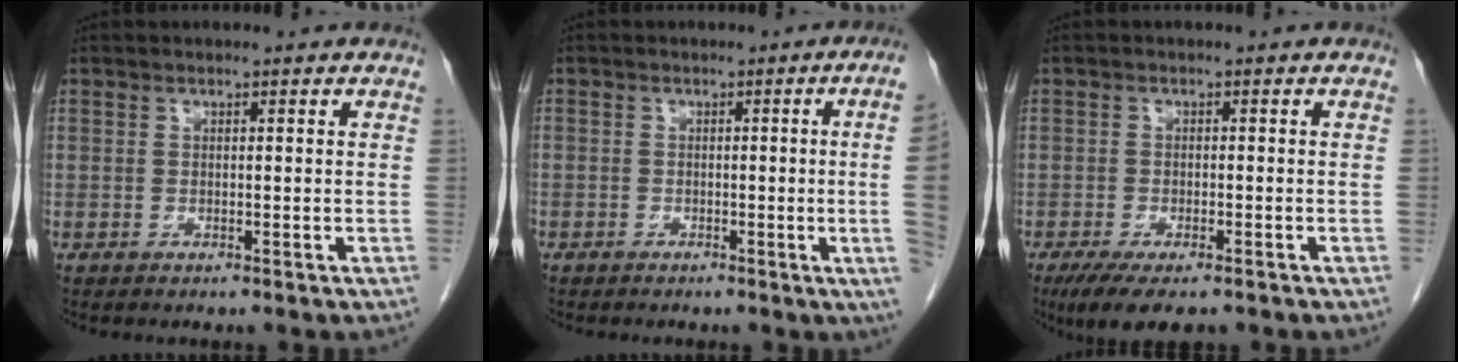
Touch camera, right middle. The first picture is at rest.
{"total": 5.8, "force": [-0.6, -1.9, 5.5], "torque": [-0.046, -0.008, -0.010]}
{"total": 6.8, "force": [-4.9, 2.1, 4.1], "torque": [-0.062, -0.012, -0.077]}